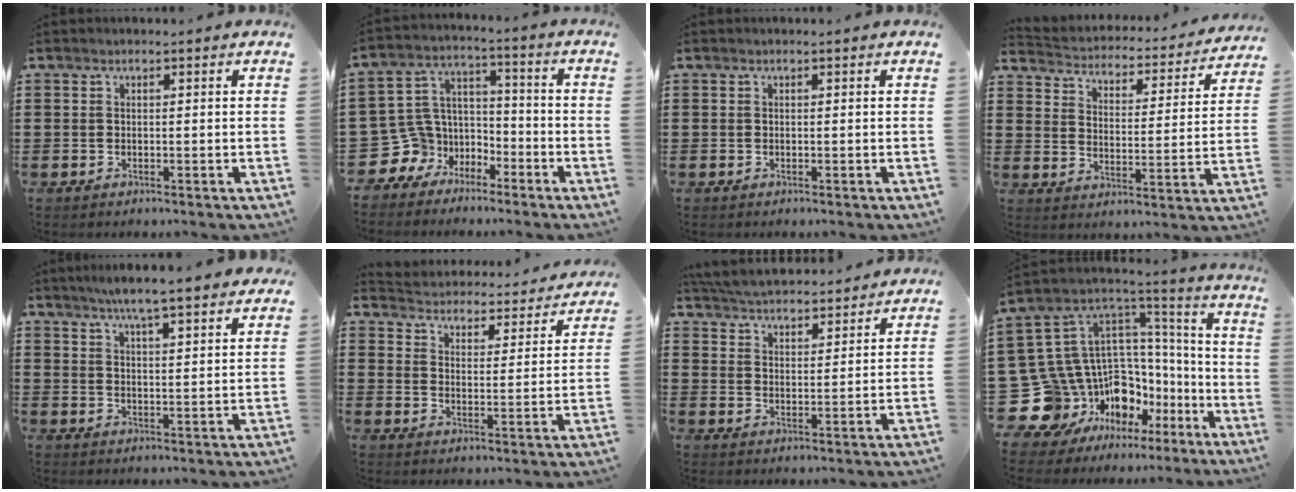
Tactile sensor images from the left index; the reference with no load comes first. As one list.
[{"total": 7.5, "force": [-3.9, 6.4, 0.7], "torque": [-0.066, -0.004, -0.078]}, {"total": 0.0}, {"total": 2.6, "force": [2.6, 0.4, 0.2], "torque": [-0.024, -0.028, 0.035]}, {"total": 5.3, "force": [4.8, -0.2, 2.3], "torque": [-0.060, -0.018, 0.084]}, {"total": 3.4, "force": [3.4, 0.0, -0.2], "torque": [-0.021, -0.035, 0.051]}, {"total": 4.8, "force": [4.8, 0.2, 0.3], "torque": [-0.029, -0.029, 0.083]}, {"total": 13.5, "force": [-6.6, 11.3, 3.4], "torque": [-0.126, -0.024, -0.081]}]